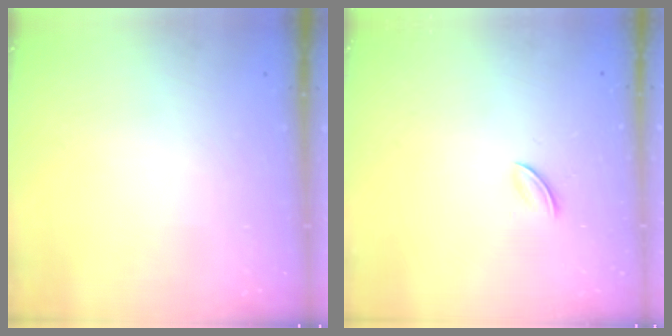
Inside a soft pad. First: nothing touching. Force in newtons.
{"total": 2.8, "press": 2.7, "slide": 0.8}